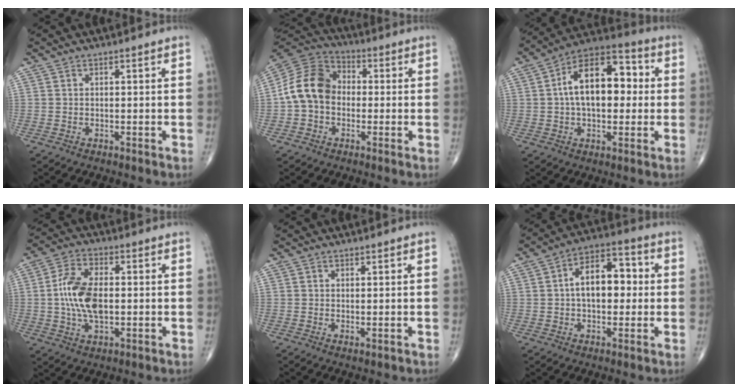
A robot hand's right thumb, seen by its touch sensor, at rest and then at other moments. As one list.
[{"total": 12.0, "force": [-0.8, 9.4, 7.4], "torque": [-0.126, 0.037, -0.029]}, {"total": 16.5, "force": [1.8, 9.3, 13.5], "torque": [-0.195, 0.035, 0.019]}, {"total": 11.3, "force": [-0.2, 6.1, 9.5], "torque": [-0.185, 0.008, -0.005]}, {"total": 0.8, "force": [0.0, 0.4, 0.7], "torque": [-0.016, -0.005, 0.002]}, {"total": 11.9, "force": [0.9, 7.1, 9.6], "torque": [-0.128, 0.029, 0.005]}]